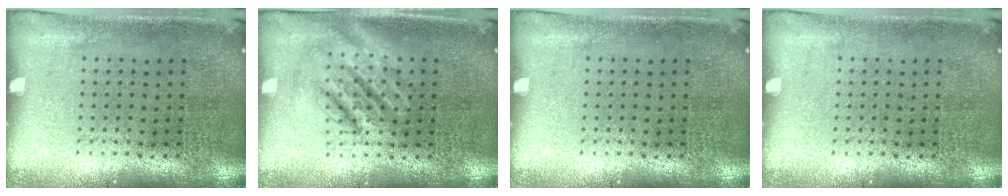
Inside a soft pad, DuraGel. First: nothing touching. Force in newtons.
{"total": 2.8, "press": 2.8, "slide": 0.3}
{"total": 0.0}
{"total": 0.0}